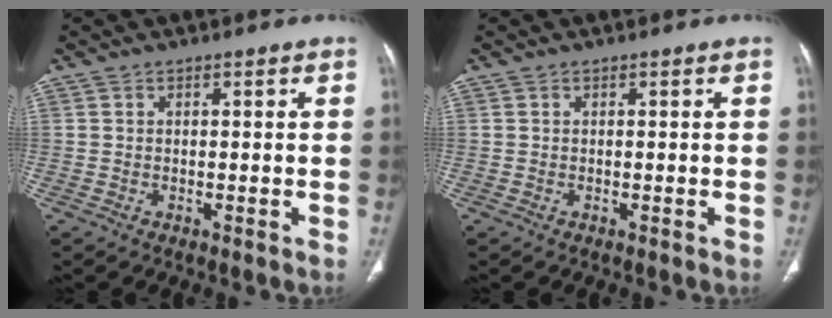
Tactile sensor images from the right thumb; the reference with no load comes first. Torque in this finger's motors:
{"motor_torque": [0.13, -0.02, -0.03, -0.04, 0.01]}